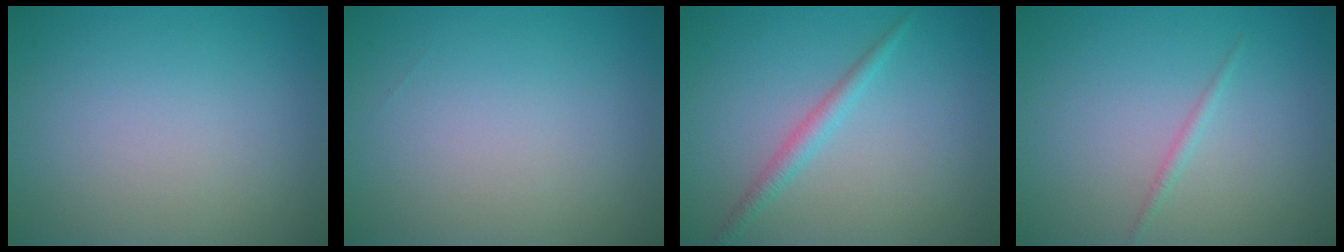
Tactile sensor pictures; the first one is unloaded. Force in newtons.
{"total": 0.0}
{"total": 1.7, "press": 1.7, "slide": 0.1}
{"total": 0.8, "press": 0.8, "slide": 0.1}